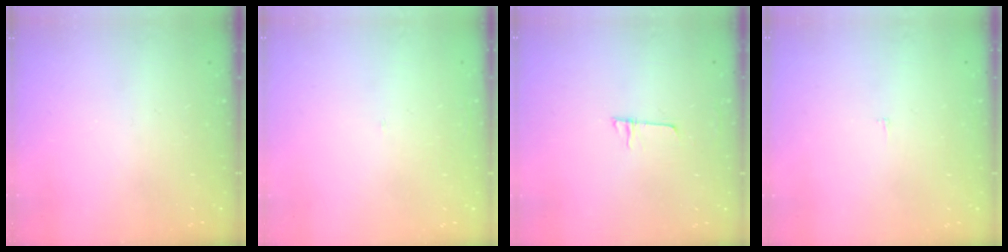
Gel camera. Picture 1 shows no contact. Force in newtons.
{"total": 1.7, "press": 1.6, "slide": 0.1}
{"total": 4.4, "press": 4.4, "slide": 0.5}
{"total": 2.3, "press": 2.3, "slide": 0.2}